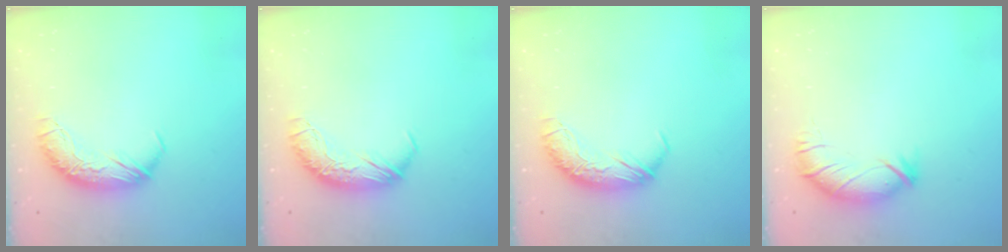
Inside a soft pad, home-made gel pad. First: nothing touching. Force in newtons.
{"total": 0.0}
{"total": 0.0}
{"total": 3.1, "press": 2.4, "slide": 2.0}